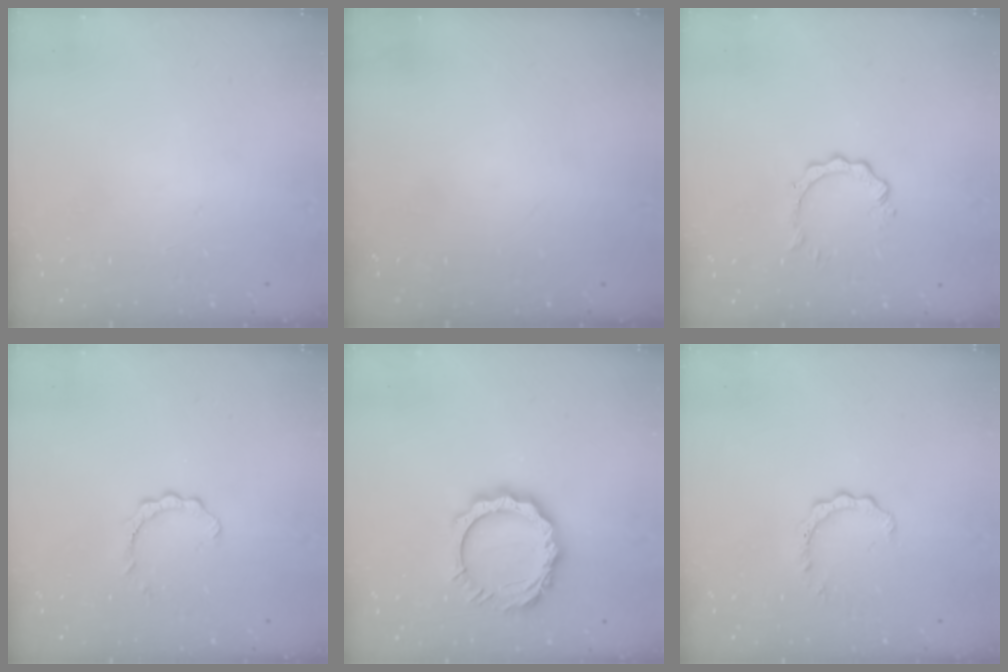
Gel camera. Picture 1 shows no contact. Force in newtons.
{"total": 0.0}
{"total": 2.8, "press": 2.8, "slide": 0.4}
{"total": 2.9, "press": 2.9, "slide": 0.3}
{"total": 13.9, "press": 13.9, "slide": 1.1}
{"total": 2.4, "press": 2.3, "slide": 0.3}